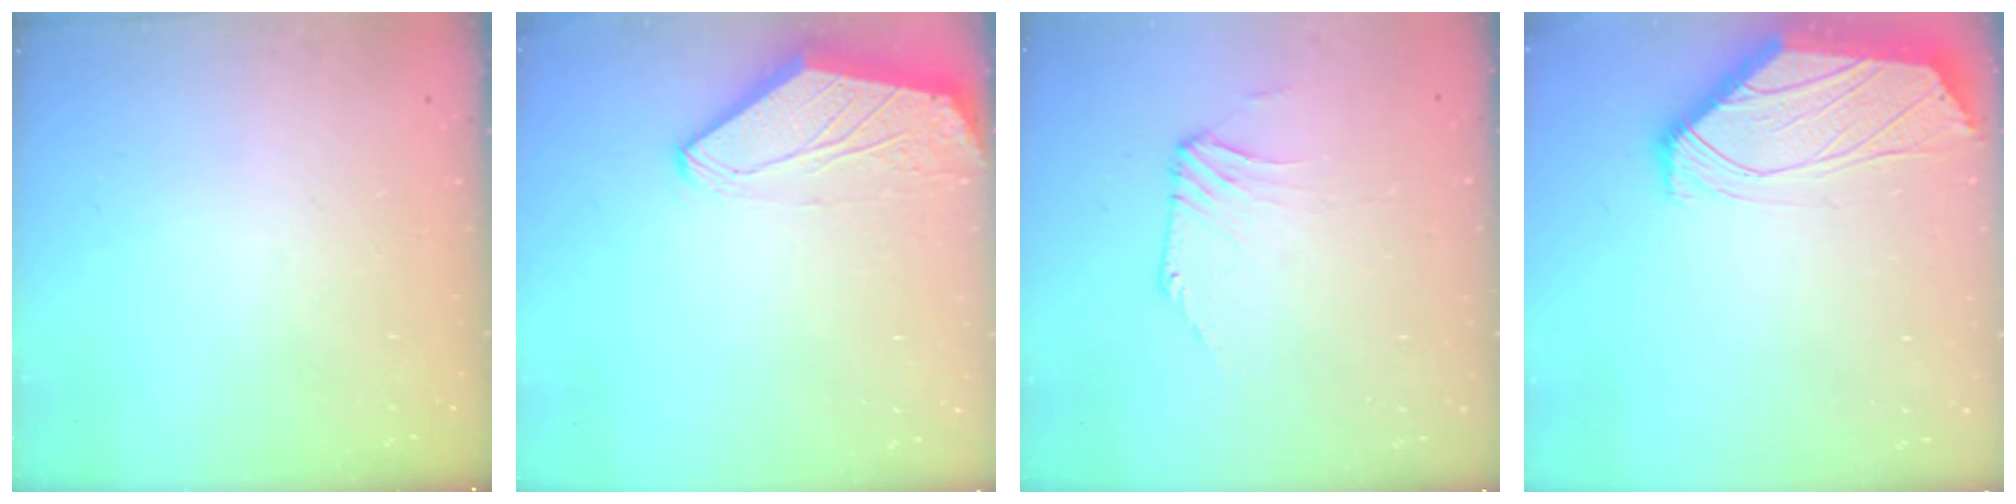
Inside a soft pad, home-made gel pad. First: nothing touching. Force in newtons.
{"total": 0.0}
{"total": 1.5, "press": 1.4, "slide": 0.5}
{"total": 0.8, "press": 0.8, "slide": 0.1}